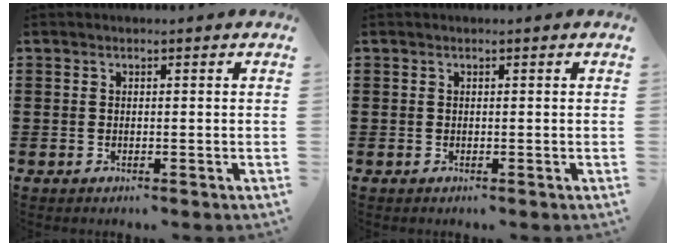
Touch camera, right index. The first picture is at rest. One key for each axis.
{"total": 0.0}